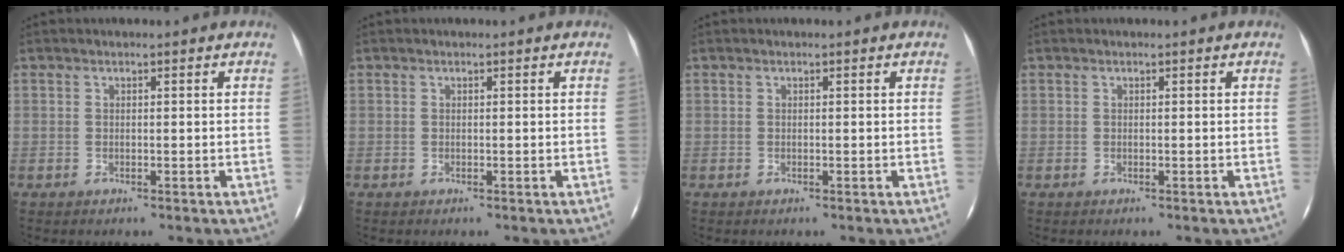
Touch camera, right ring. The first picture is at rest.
{"total": 0.0}
{"total": 0.0}
{"total": 0.0}